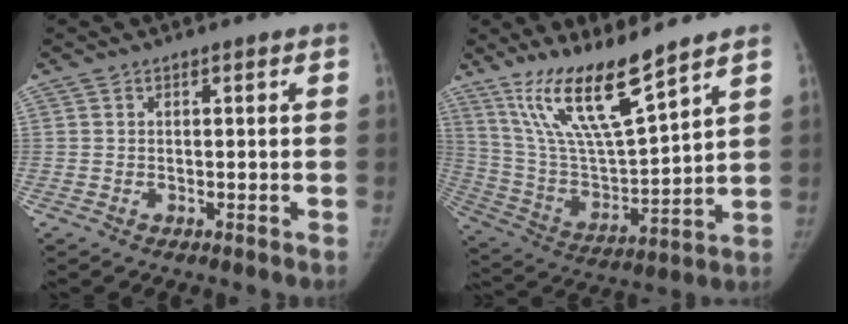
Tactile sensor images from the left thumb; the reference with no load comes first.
{"total": 16.2, "force": [11.7, 2.4, 10.8], "torque": [-0.189, -0.070, 0.237]}